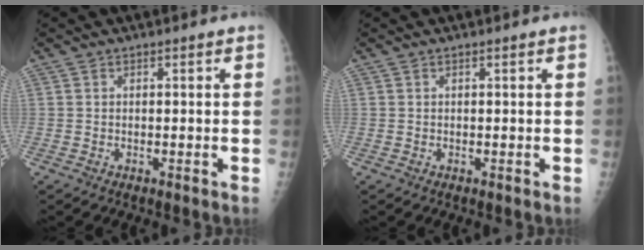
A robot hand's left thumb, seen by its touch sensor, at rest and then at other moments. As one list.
[{"total": 0.0}]